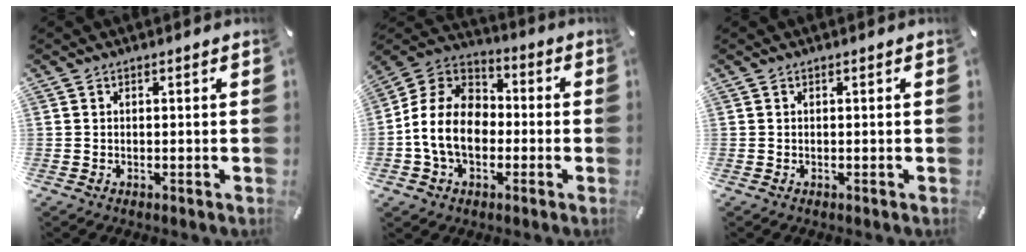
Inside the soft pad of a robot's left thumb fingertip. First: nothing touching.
{"total": 13.4, "force": [-3.6, 10.4, 7.7], "torque": [-0.178, 0.028, -0.065]}
{"total": 0.0}